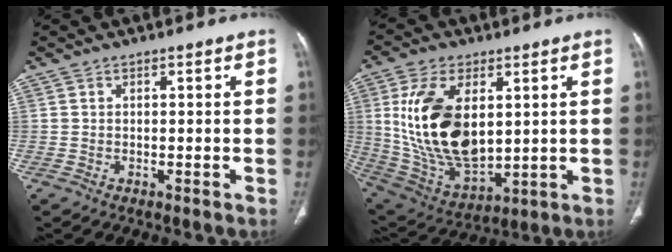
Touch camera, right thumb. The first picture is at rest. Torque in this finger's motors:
{"motor_torque": [-1.27, 2.36, 2.09, 0.37, 0.68]}